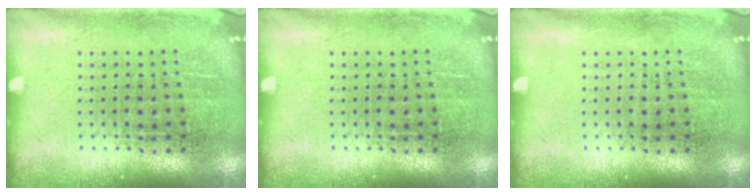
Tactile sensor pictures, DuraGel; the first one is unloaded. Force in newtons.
{"total": 0.0}
{"total": 0.0}